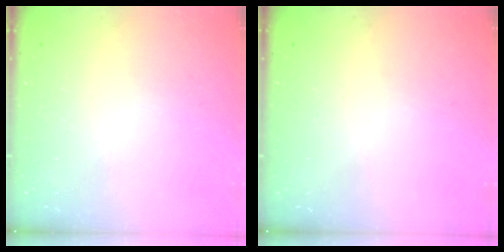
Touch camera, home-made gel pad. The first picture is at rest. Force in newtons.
{"total": 0.0}